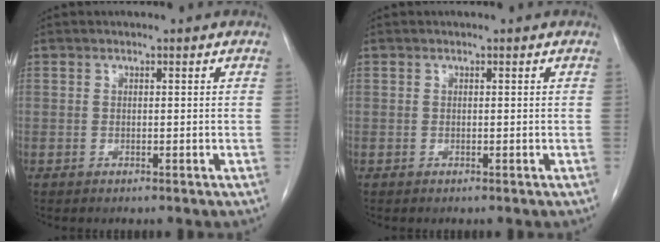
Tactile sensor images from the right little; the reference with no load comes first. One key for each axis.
{"total": 0.0}